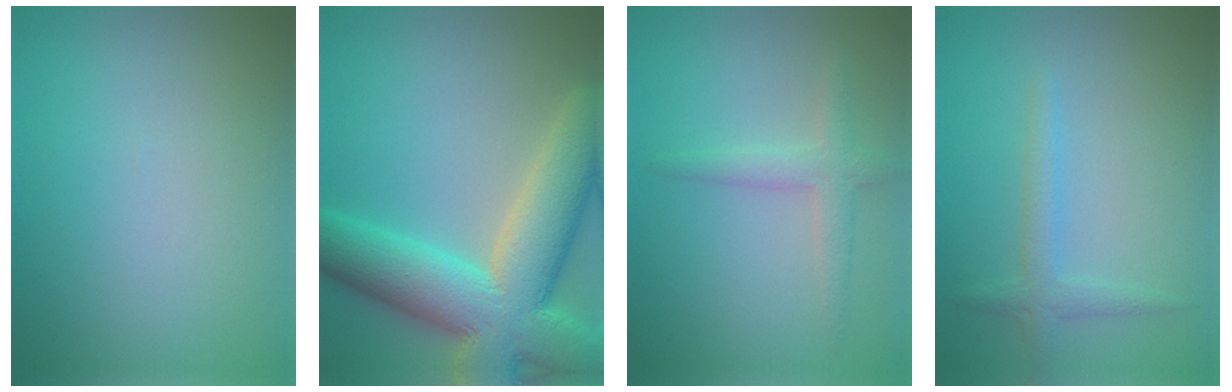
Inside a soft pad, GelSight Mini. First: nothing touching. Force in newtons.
{"total": 12.4, "press": 12.3, "slide": 0.7}
{"total": 2.3, "press": 2.3, "slide": 0.1}
{"total": 1.9, "press": 1.9, "slide": 0.1}